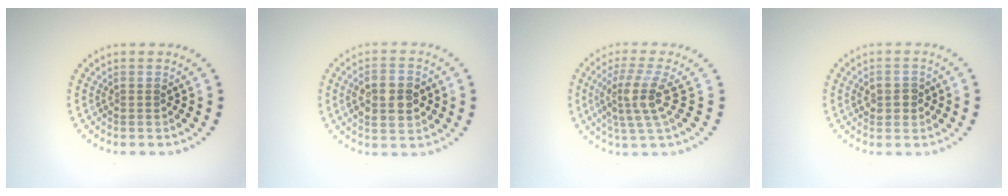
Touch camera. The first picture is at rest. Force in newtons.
{"total": 4.3, "press": 4.2, "slide": 0.5}
{"total": 3.9, "press": 2.8, "slide": 2.7}
{"total": 1.9, "press": 1.9, "slide": 0.1}